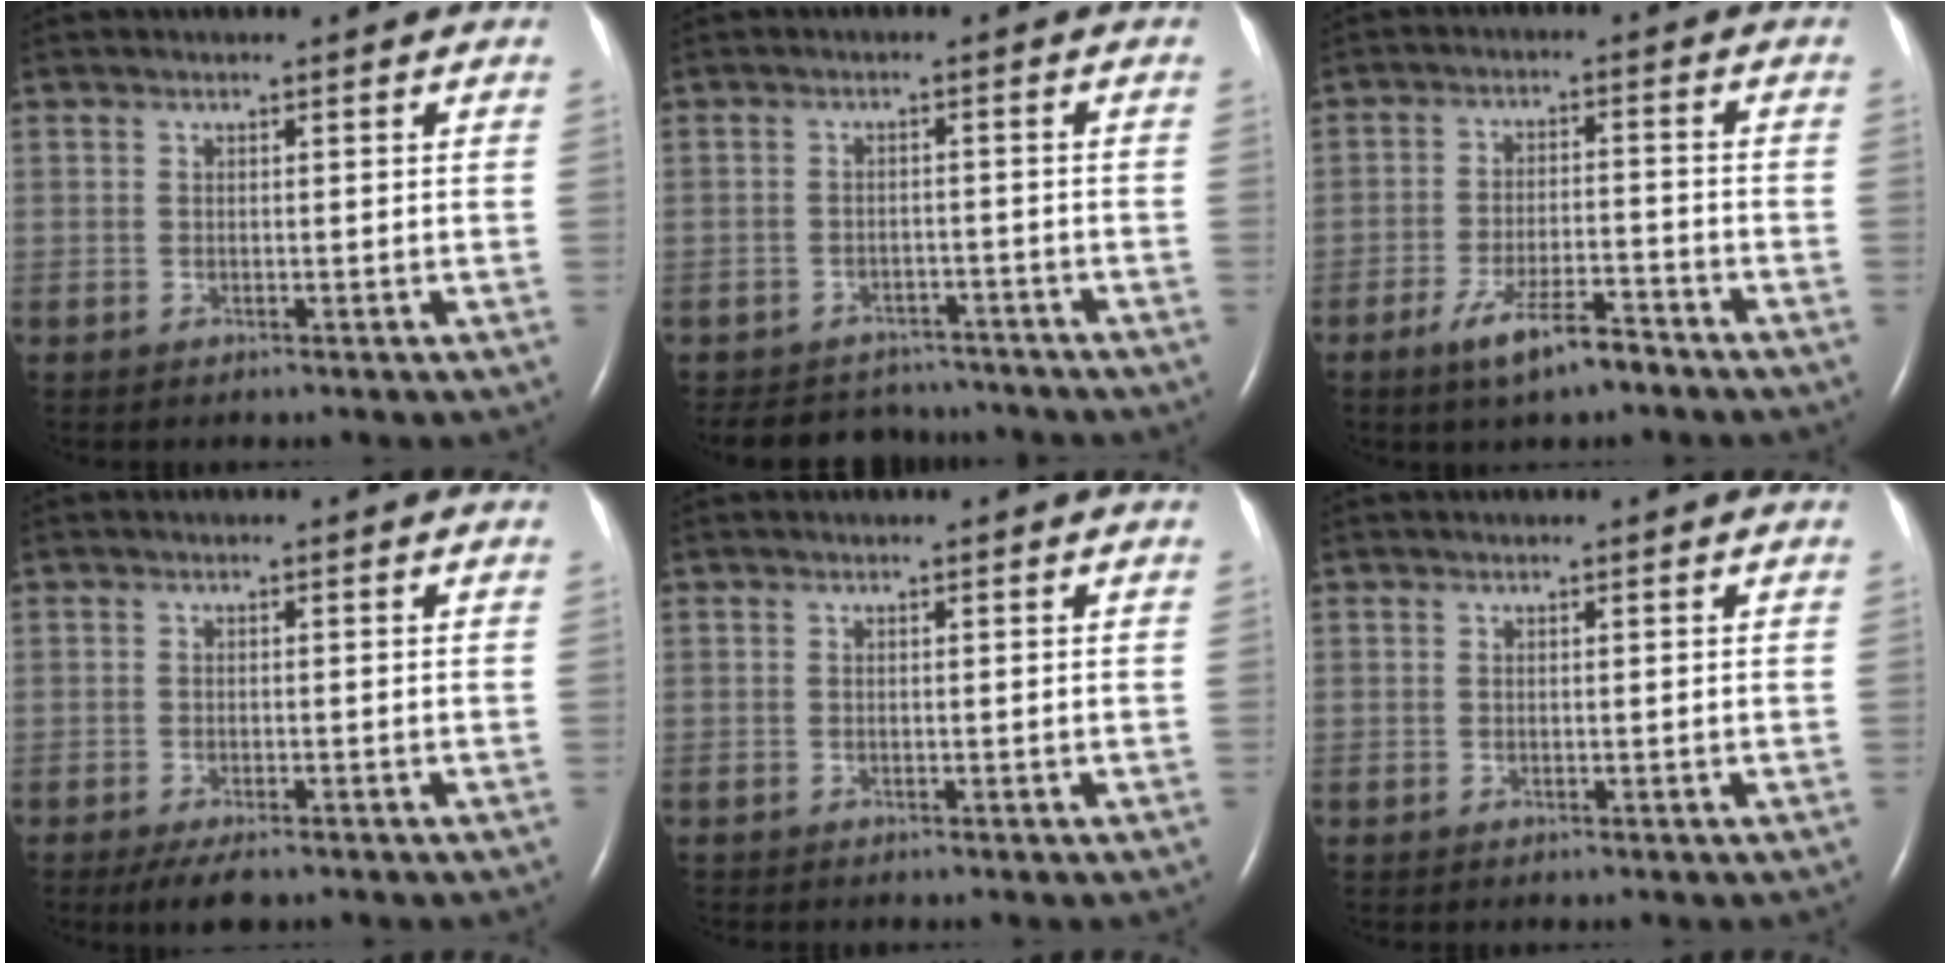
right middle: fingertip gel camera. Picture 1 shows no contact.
{"total": 8.8, "force": [-8.1, 3.4, 1.1], "torque": [-0.019, 0.009, -0.104]}
{"total": 7.3, "force": [-5.2, 1.5, 5.0], "torque": [-0.097, -0.006, -0.087]}
{"total": 3.9, "force": [-2.7, 1.1, 2.5], "torque": [-0.045, -0.008, -0.042]}
{"total": 0.0}
{"total": 0.0}